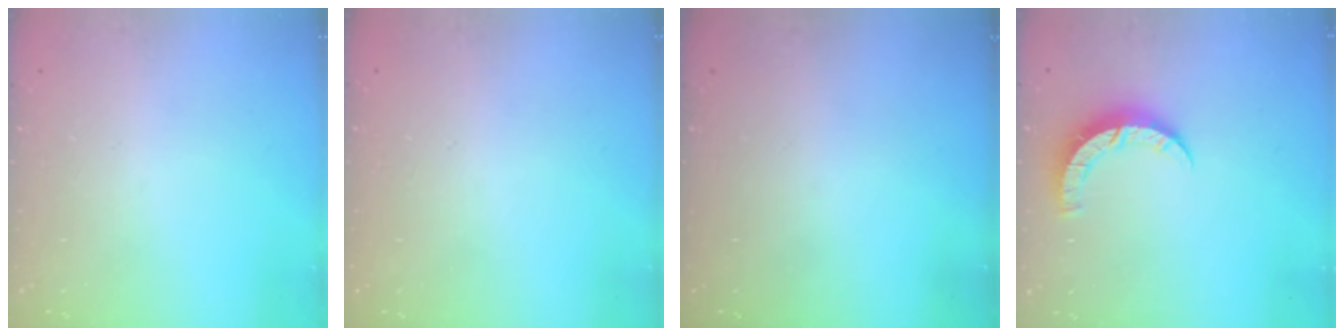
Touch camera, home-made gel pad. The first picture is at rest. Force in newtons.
{"total": 2.6, "press": 2.6, "slide": 0.2}
{"total": 0.0}
{"total": 6.5, "press": 6.5, "slide": 0.4}